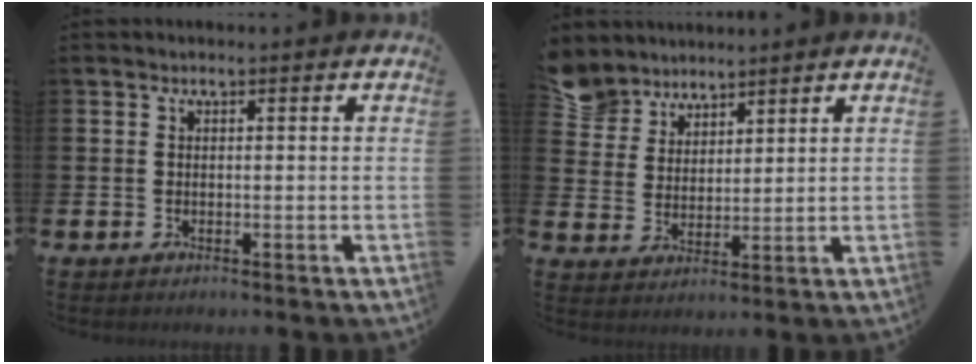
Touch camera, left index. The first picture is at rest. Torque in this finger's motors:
{"motor_torque": [1.04, -1.09, 0.22, 0.03]}